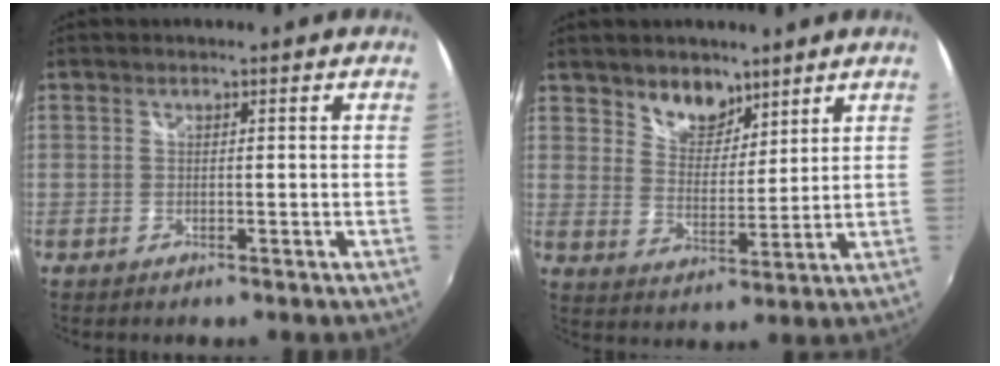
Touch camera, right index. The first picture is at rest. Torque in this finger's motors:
{"motor_torque": [-0.03, 0.33, 0.06, 0.04]}